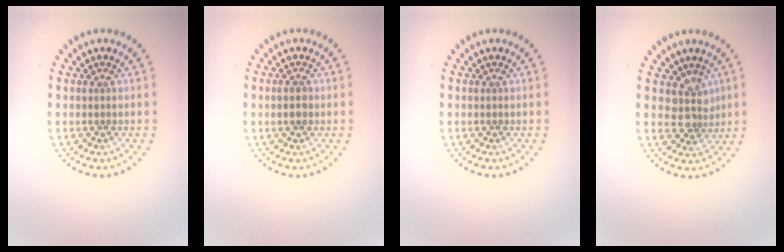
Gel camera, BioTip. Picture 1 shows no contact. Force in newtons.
{"total": 1.2, "press": 1.2, "slide": 0.2}
{"total": 0.0}
{"total": 2.5, "press": 1.9, "slide": 1.5}